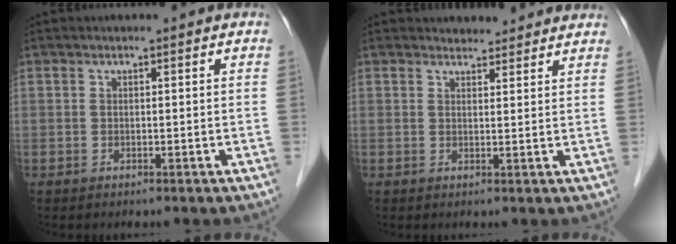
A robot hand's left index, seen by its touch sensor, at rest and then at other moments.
{"total": 4.2, "force": [4.0, 1.3, 0.3], "torque": [0.004, 0.010, 0.046]}